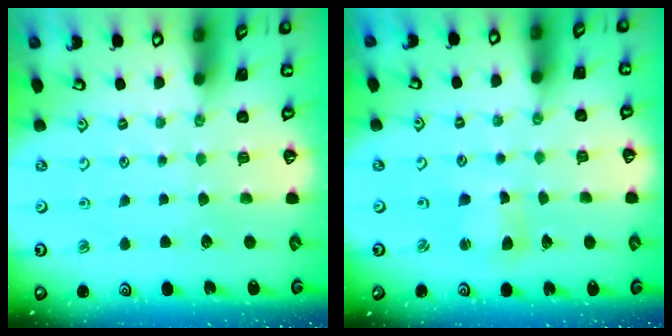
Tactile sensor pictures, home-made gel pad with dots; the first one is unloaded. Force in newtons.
{"total": 3.7, "press": 3.7, "slide": 0.5}